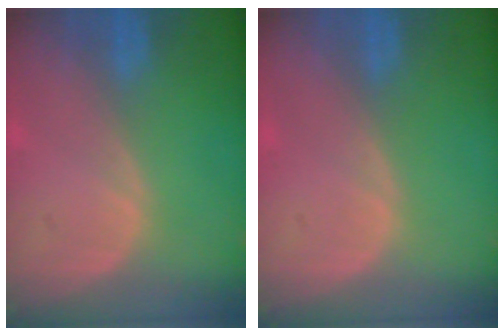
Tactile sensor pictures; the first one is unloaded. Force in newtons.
{"total": 0.0}